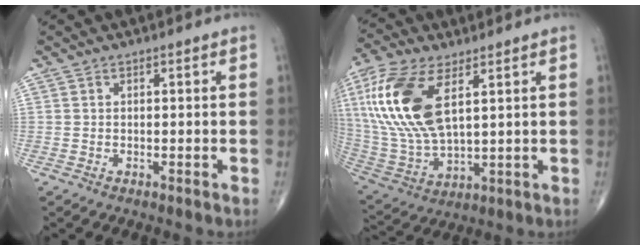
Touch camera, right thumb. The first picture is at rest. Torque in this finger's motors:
{"motor_torque": [-0.72, 1.61, 1.80, 0.50, 0.27]}